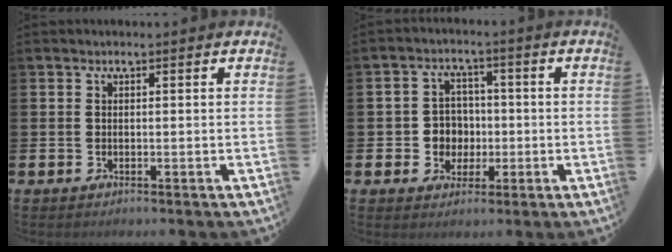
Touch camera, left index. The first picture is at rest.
{"total": 4.4, "force": [0.0, 4.3, 0.7], "torque": [-0.020, 0.003, -0.008]}